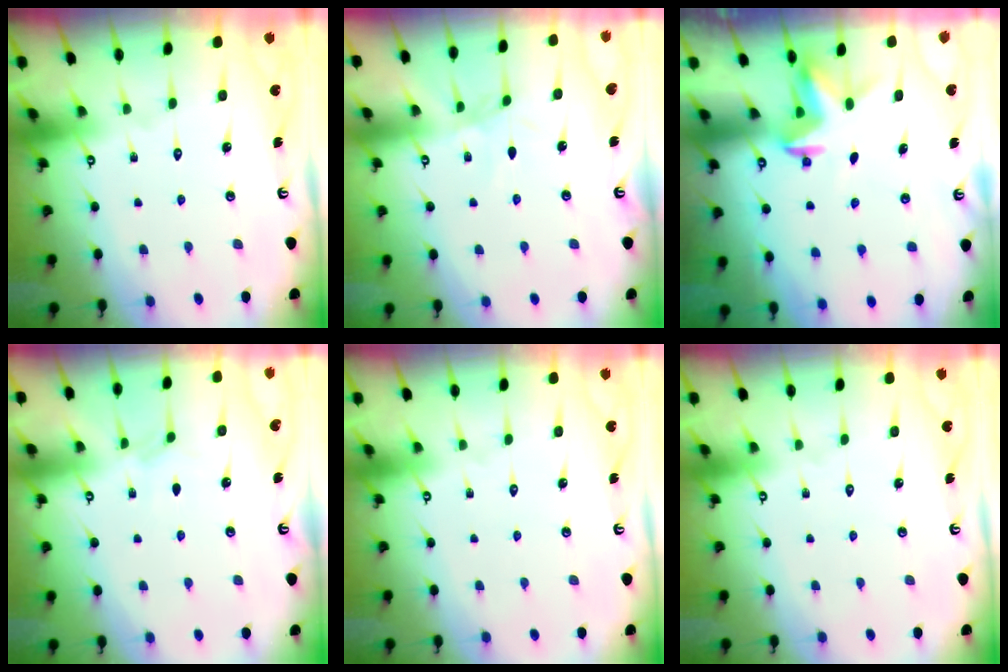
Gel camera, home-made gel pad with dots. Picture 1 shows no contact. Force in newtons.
{"total": 1.7, "press": 1.7, "slide": 0.5}
{"total": 3.2, "press": 3.2, "slide": 0.3}
{"total": 2.2, "press": 2.1, "slide": 0.4}
{"total": 0.0}
{"total": 0.0}